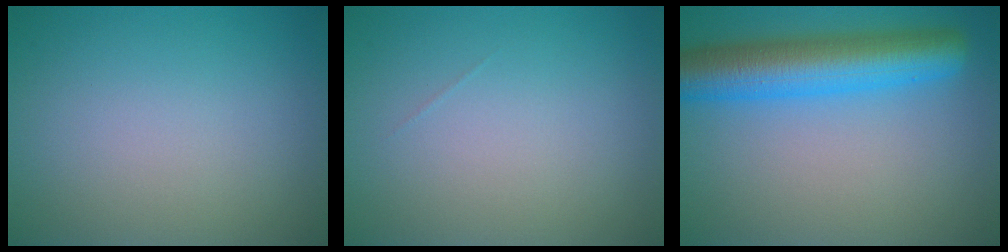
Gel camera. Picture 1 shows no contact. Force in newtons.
{"total": 0.0}
{"total": 7.8, "press": 7.8, "slide": 0.2}